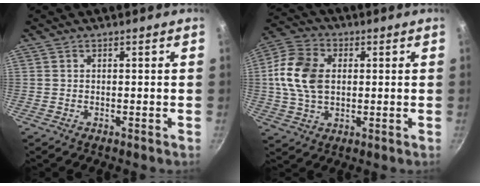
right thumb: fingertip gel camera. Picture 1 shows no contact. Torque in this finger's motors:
{"motor_torque": [0.08, 0.09, 1.38, 0.19, 0.09]}